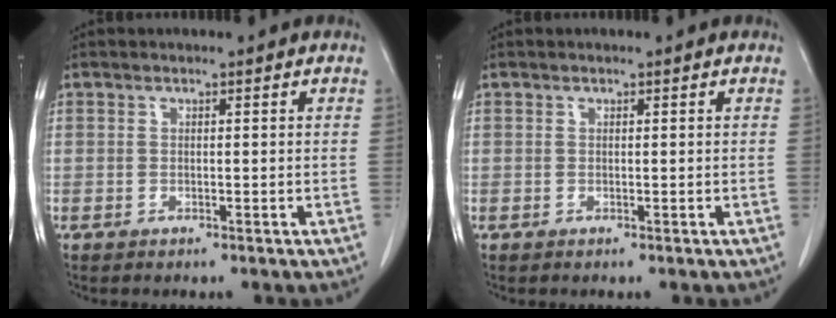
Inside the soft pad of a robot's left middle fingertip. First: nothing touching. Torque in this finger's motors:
{"motor_torque": [-0.32, 0.19, -0.03, -0.01]}